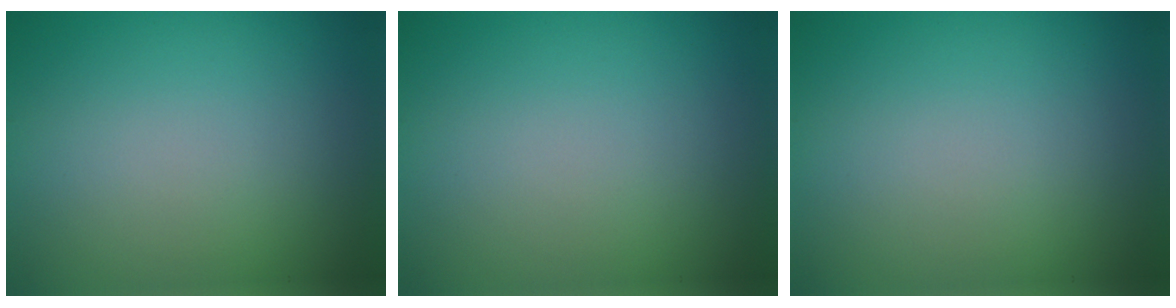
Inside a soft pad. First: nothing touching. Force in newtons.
{"total": 0.0}
{"total": 0.0}